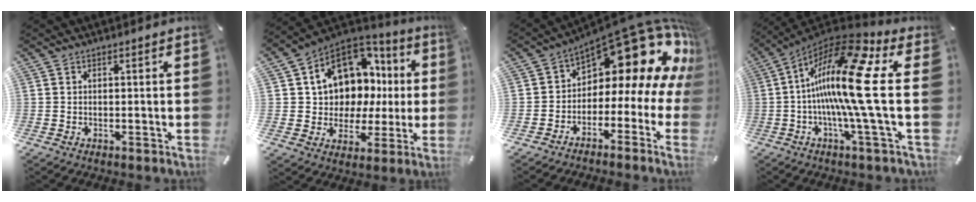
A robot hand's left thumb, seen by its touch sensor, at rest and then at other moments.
{"total": 12.9, "force": [5.0, 10.4, 5.9], "torque": [-0.105, -0.047, 0.102]}
{"total": 17.9, "force": [10.0, 8.8, 12.0], "torque": [-0.169, -0.083, 0.165]}
{"total": 21.2, "force": [0.9, 2.8, 21.0], "torque": [-0.427, -0.018, -0.003]}